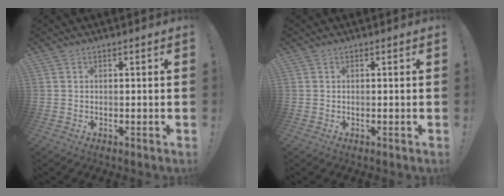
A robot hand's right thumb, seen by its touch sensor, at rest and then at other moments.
{"total": 0.0}